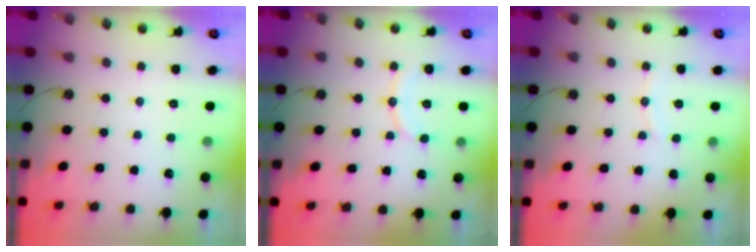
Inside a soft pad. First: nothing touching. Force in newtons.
{"total": 8.2, "press": 8.2, "slide": 0.9}
{"total": 4.2, "press": 4.1, "slide": 0.4}